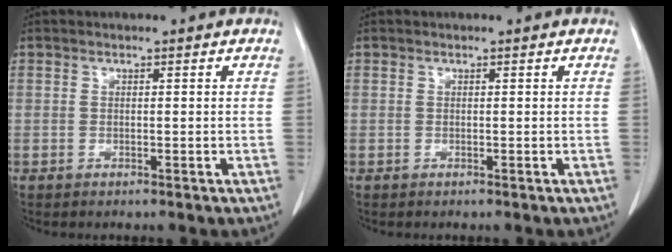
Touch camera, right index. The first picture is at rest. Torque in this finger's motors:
{"motor_torque": [0.11, 0.03, 0.03, -0.01]}